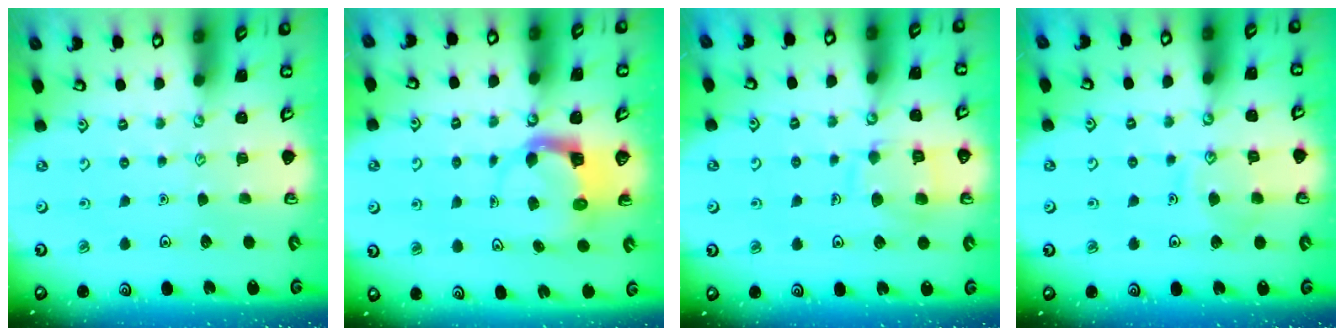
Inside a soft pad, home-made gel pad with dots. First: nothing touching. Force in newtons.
{"total": 3.6, "press": 3.6, "slide": 0.5}
{"total": 9.9, "press": 9.9, "slide": 0.9}
{"total": 8.8, "press": 8.7, "slide": 0.8}